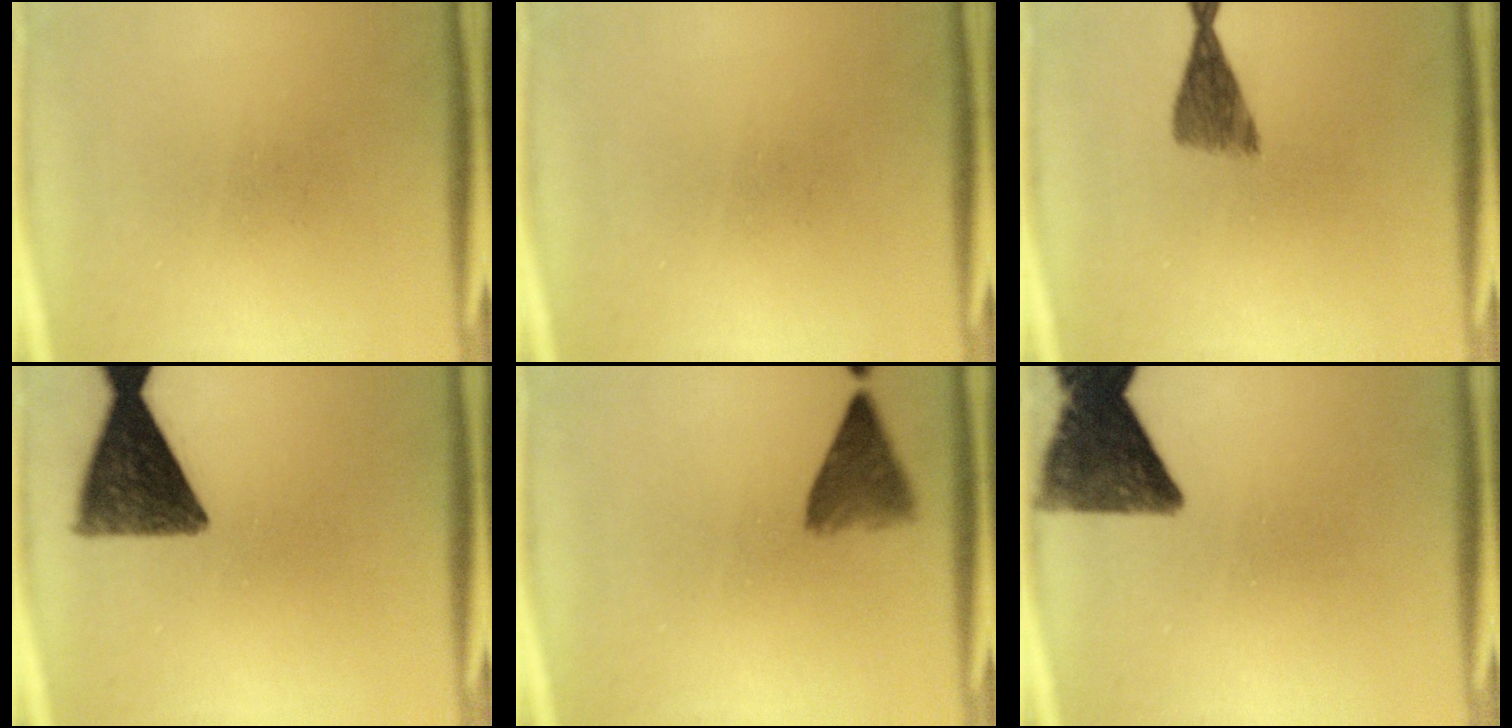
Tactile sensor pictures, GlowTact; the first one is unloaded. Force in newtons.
{"total": 0.0}
{"total": 4.5}
{"total": 11.2}
{"total": 5.2}
{"total": 11.4}